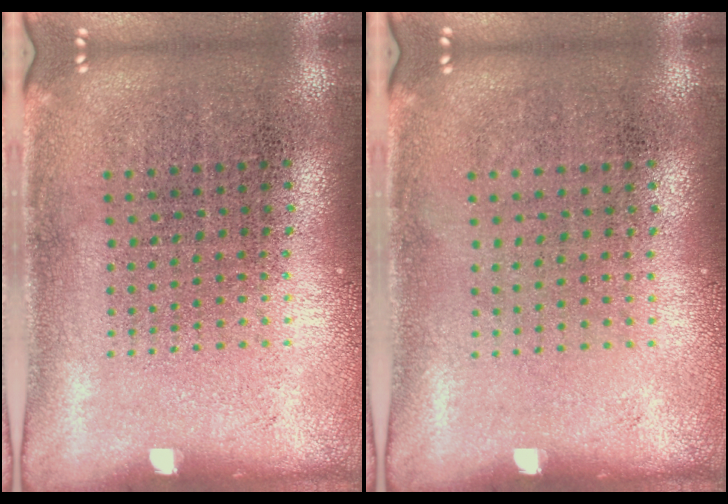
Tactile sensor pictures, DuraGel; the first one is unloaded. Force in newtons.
{"total": 0.0}